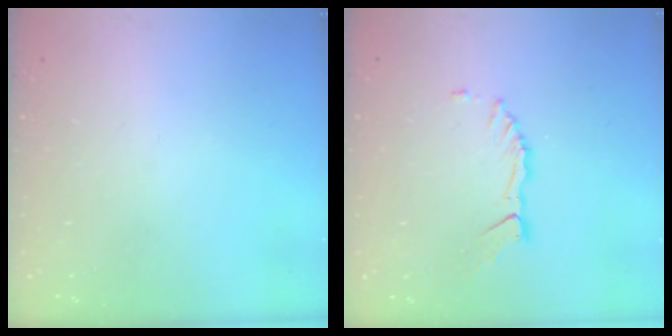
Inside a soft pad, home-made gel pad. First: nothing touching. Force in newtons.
{"total": 3.8, "press": 3.7, "slide": 0.4}